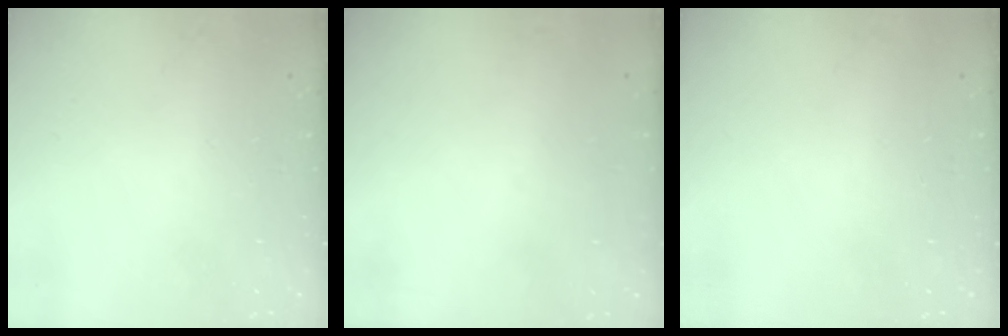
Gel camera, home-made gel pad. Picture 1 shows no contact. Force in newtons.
{"total": 3.0, "press": 3.0, "slide": 0.1}
{"total": 0.0}